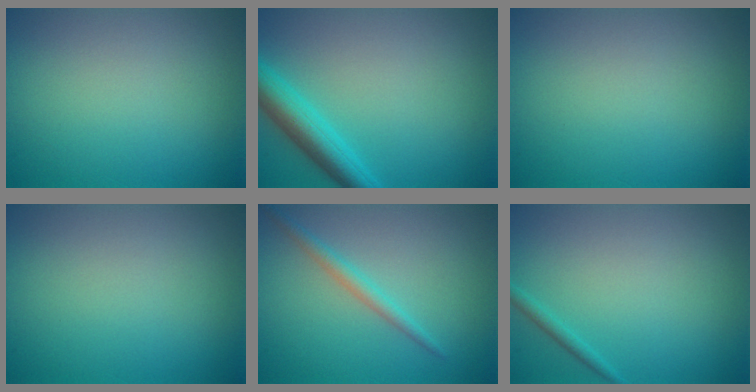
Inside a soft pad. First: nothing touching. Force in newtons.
{"total": 4.2, "press": 4.2, "slide": 0.1}
{"total": 0.0}
{"total": 0.0}
{"total": 1.6, "press": 1.6, "slide": 0.1}
{"total": 0.9, "press": 0.9, "slide": 0.1}